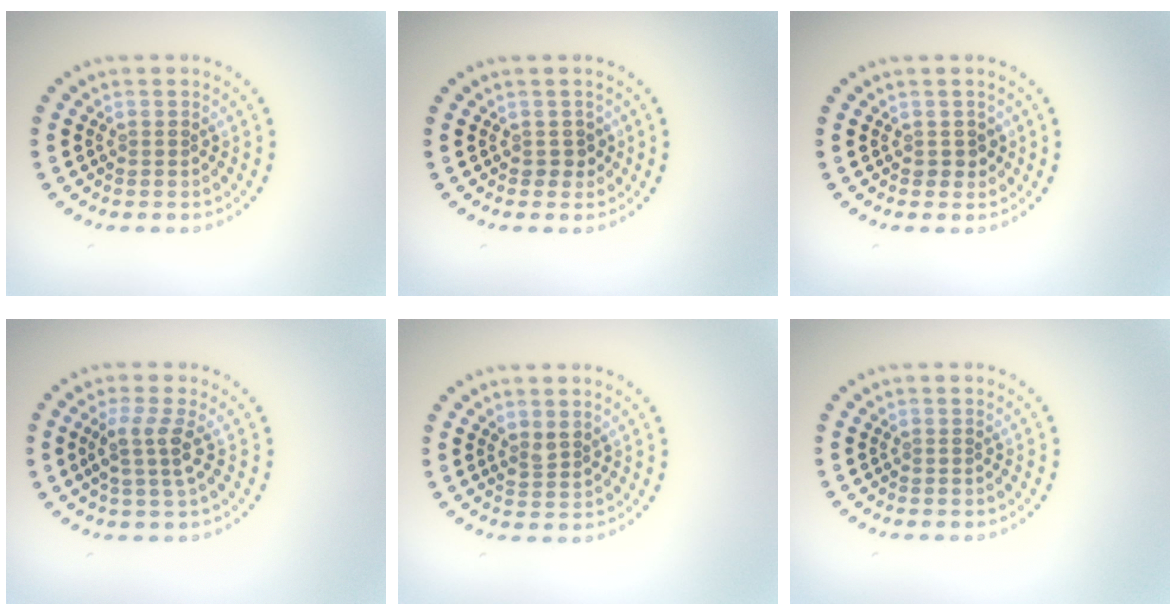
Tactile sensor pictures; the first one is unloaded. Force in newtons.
{"total": 1.1, "press": 1.0, "slide": 0.5}
{"total": 1.0, "press": 0.9, "slide": 0.5}
{"total": 2.7, "press": 2.2, "slide": 1.5}
{"total": 1.3, "press": 1.1, "slide": 0.7}
{"total": 0.0}